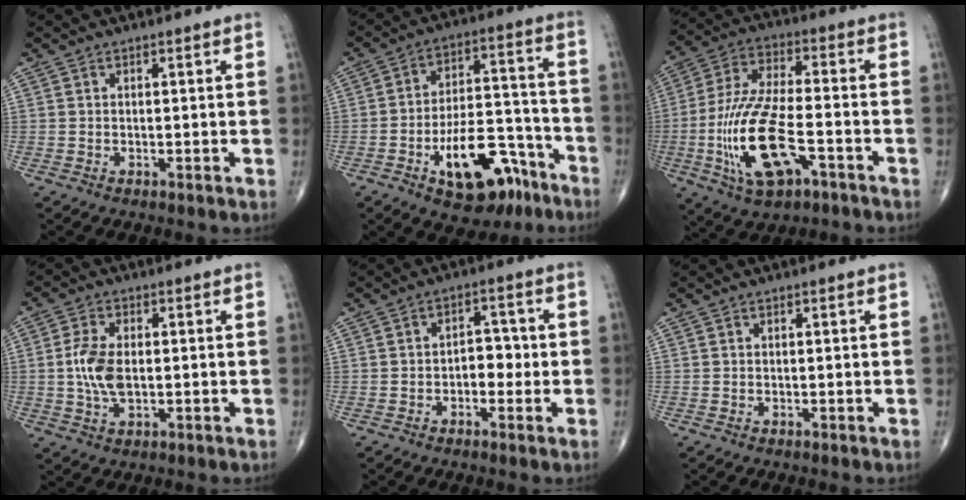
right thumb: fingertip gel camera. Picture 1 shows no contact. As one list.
[{"total": 17.2, "force": [-9.0, 8.4, 11.9], "torque": [-0.153, 0.074, -0.130]}, {"total": 17.6, "force": [-5.9, 7.1, 15.0], "torque": [-0.315, 0.025, -0.099]}, {"total": 6.9, "force": [-0.1, 3.7, 5.9], "torque": [-0.126, -0.001, -0.003]}, {"total": 4.3, "force": [-0.9, 2.8, 3.1], "torque": [-0.019, 0.017, -0.021]}, {"total": 0.0}]